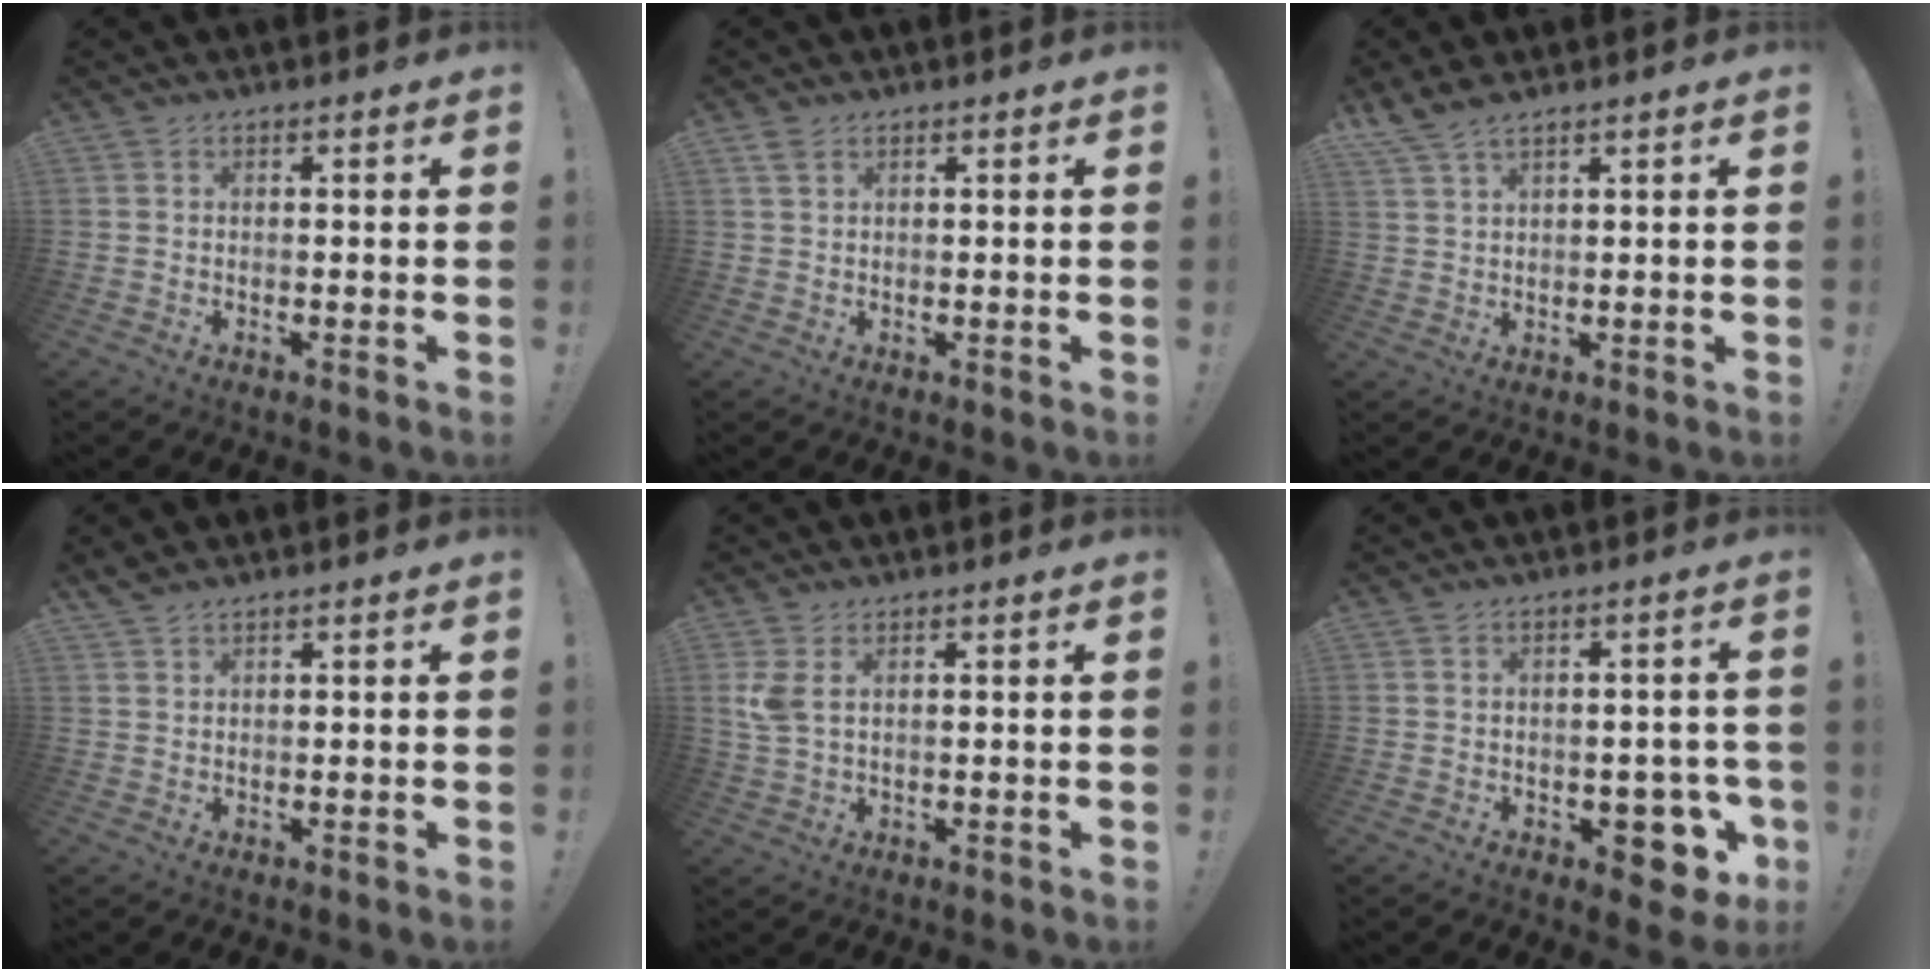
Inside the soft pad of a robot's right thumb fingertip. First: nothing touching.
{"total": 2.3, "force": [1.5, 1.1, 1.4], "torque": [-0.021, -0.002, 0.026]}
{"total": 4.3, "force": [3.7, 0.4, 2.1], "torque": [-0.052, -0.015, 0.070]}
{"total": 1.7, "force": [1.5, 0.3, 0.8], "torque": [-0.021, -0.004, 0.029]}
{"total": 4.3, "force": [1.5, 1.8, 3.6], "torque": [-0.069, -0.003, 0.026]}
{"total": 8.7, "force": [-3.3, 5.4, 5.9], "torque": [-0.052, 0.020, -0.046]}